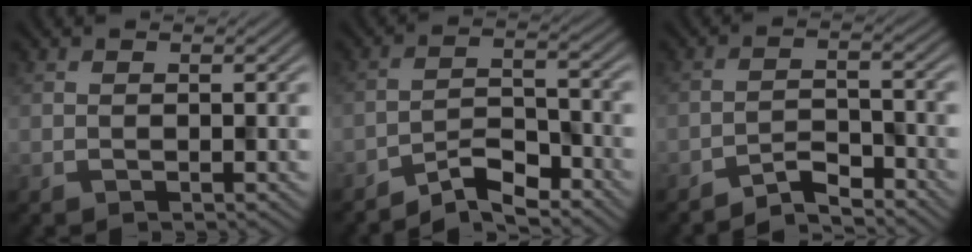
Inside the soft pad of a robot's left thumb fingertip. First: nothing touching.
{"total": 5.3, "force": [-4.6, 1.1, 2.3], "torque": [-0.042, 0.006, -0.094]}
{"total": 3.8, "force": [-3.5, 0.5, 1.4], "torque": [-0.025, 0.006, -0.073]}